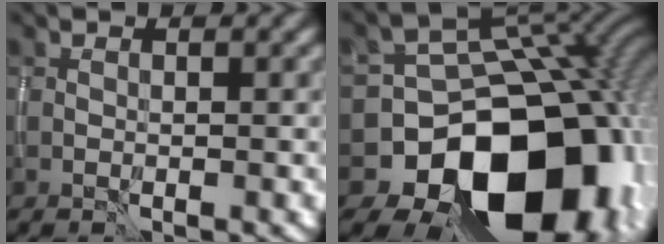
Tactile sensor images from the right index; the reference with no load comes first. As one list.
[{"total": 18.4, "force": [-7.0, 14.3, 9.2], "torque": [-0.098, -0.010, -0.117]}]